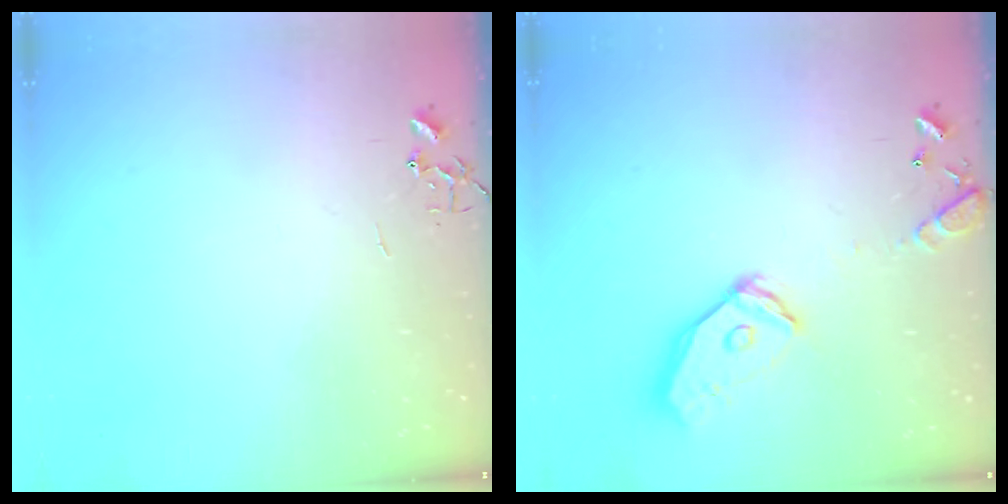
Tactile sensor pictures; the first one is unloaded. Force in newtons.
{"total": 16.4, "press": 16.2, "slide": 2.5}